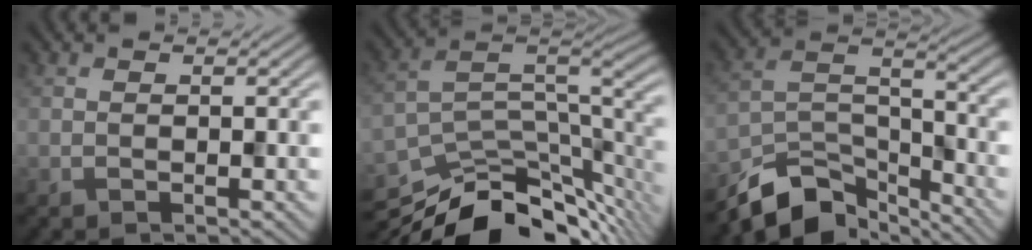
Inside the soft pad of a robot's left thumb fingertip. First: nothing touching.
{"total": 12.9, "force": [-9.6, 4.4, 7.3], "torque": [-0.135, -0.011, -0.155]}
{"total": 10.9, "force": [-8.8, 3.9, 5.1], "torque": [-0.095, -0.009, -0.171]}